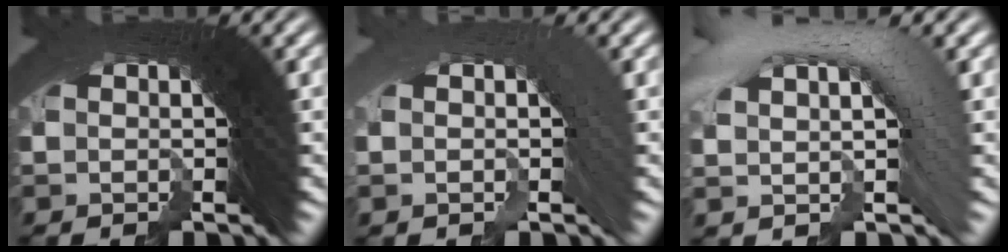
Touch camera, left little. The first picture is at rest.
{"total": 0.9, "force": [-0.6, -0.3, 0.7], "torque": [0.007, 0.013, -0.009]}
{"total": 4.5, "force": [1.3, 1.2, 4.2], "torque": [-0.048, 0.030, 0.018]}